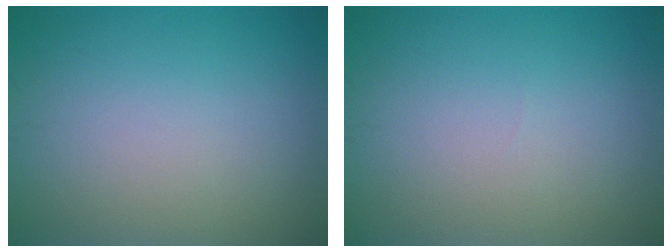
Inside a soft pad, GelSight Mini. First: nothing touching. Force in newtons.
{"total": 0.0}